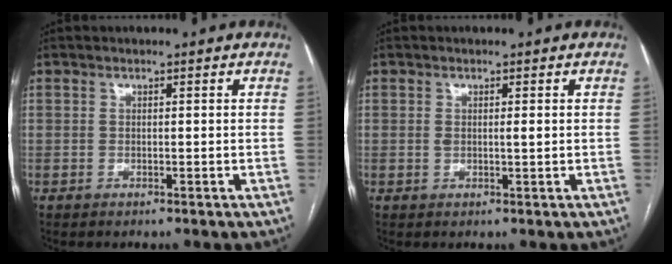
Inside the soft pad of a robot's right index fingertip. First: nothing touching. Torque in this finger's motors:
{"motor_torque": [0.25, 0.01, 0.14, 0.04]}